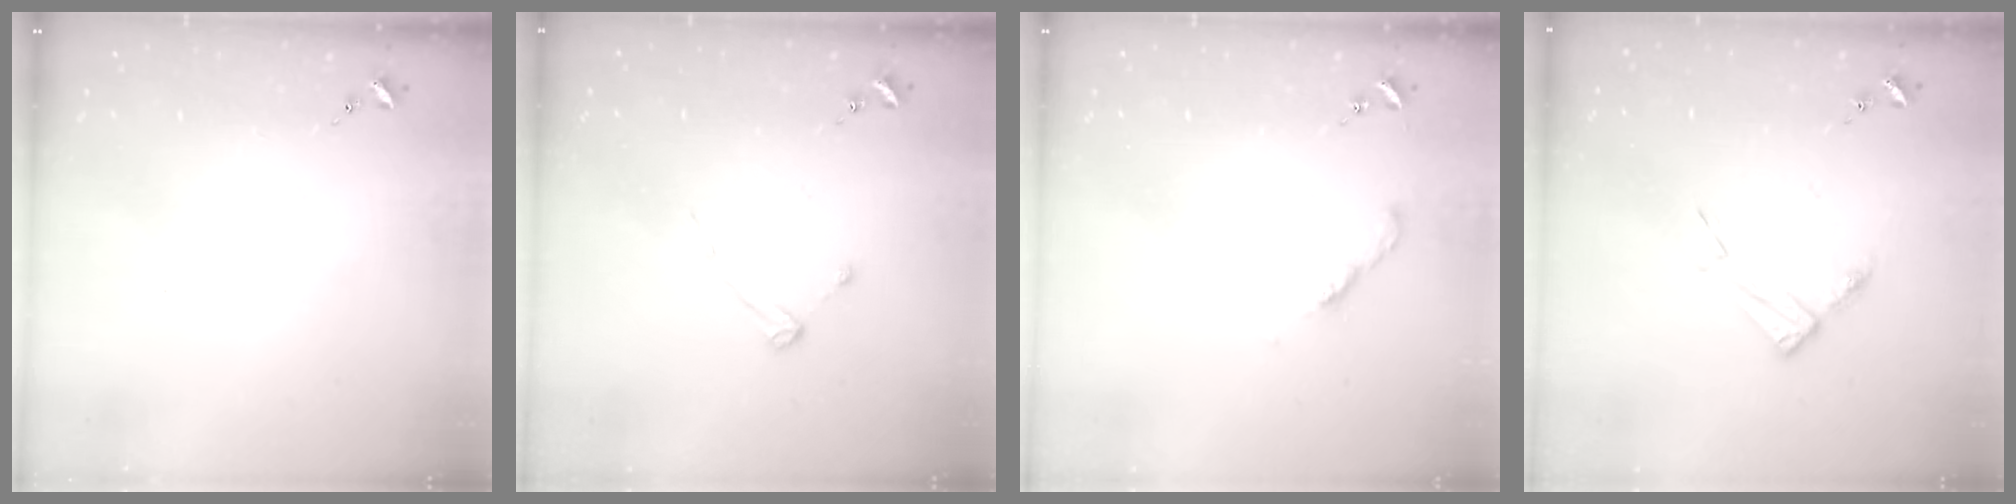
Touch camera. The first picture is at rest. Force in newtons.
{"total": 2.6, "press": 2.5, "slide": 0.4}
{"total": 3.1, "press": 3.1, "slide": 0.2}
{"total": 7.7, "press": 7.7, "slide": 0.6}